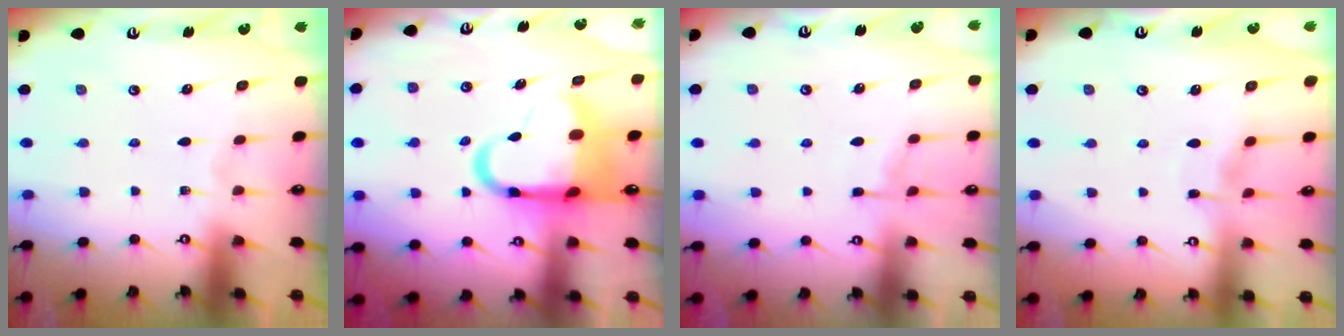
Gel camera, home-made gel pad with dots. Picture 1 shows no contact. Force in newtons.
{"total": 12.1, "press": 11.9, "slide": 2.5}
{"total": 3.5, "press": 3.5, "slide": 0.6}
{"total": 2.7, "press": 2.7, "slide": 0.3}